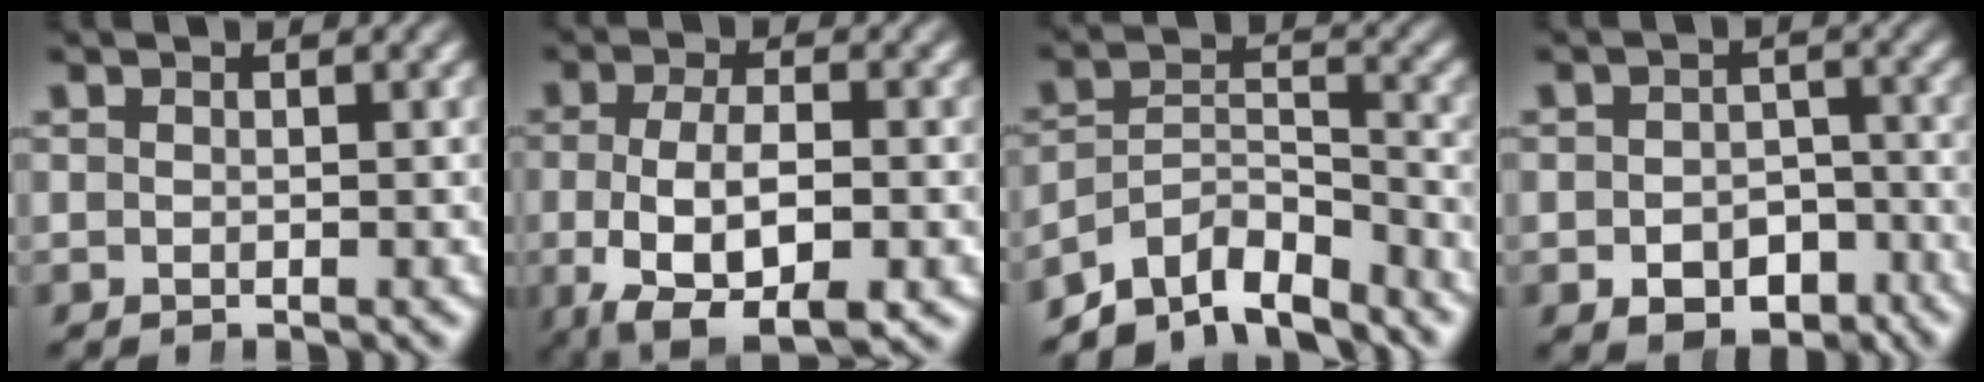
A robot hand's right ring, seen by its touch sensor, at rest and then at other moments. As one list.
[{"total": 9.8, "force": [-3.7, 5.8, 7.0], "torque": [-0.149, -0.047, -0.034]}, {"total": 9.1, "force": [-6.8, 4.7, 3.9], "torque": [-0.071, -0.039, -0.104]}, {"total": 5.2, "force": [-3.7, 3.1, 1.7], "torque": [-0.005, -0.023, -0.054]}]